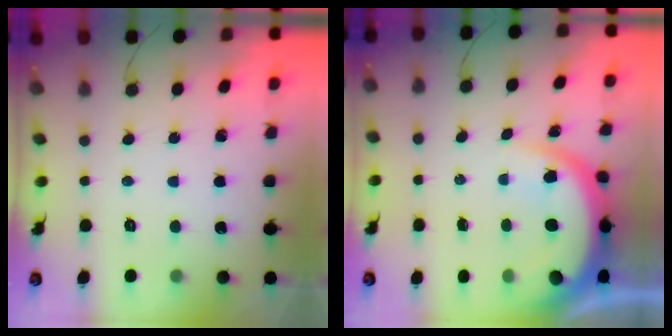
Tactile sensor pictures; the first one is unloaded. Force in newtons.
{"total": 9.1, "press": 9.1, "slide": 0.7}